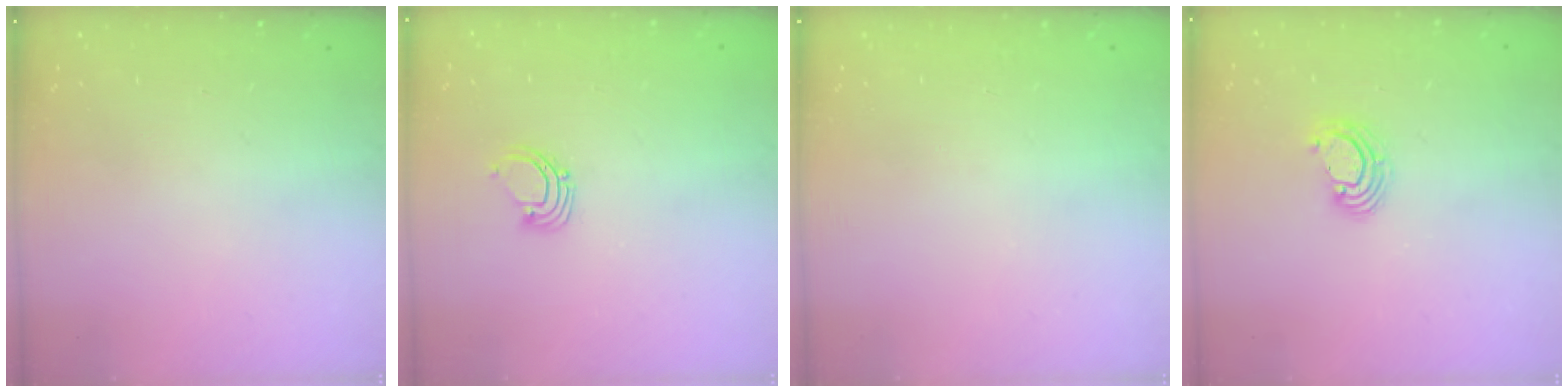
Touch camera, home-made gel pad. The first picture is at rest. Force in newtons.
{"total": 2.9, "press": 2.9, "slide": 0.3}
{"total": 0.0}
{"total": 3.6, "press": 3.6, "slide": 0.2}